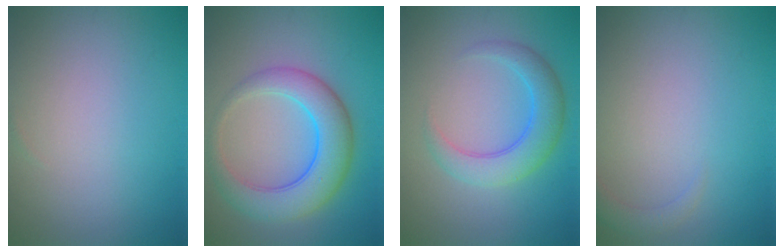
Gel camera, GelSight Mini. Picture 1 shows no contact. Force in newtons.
{"total": 6.3, "press": 6.3, "slide": 0.1}
{"total": 4.2, "press": 4.1, "slide": 0.3}
{"total": 1.3, "press": 1.3, "slide": 0.2}